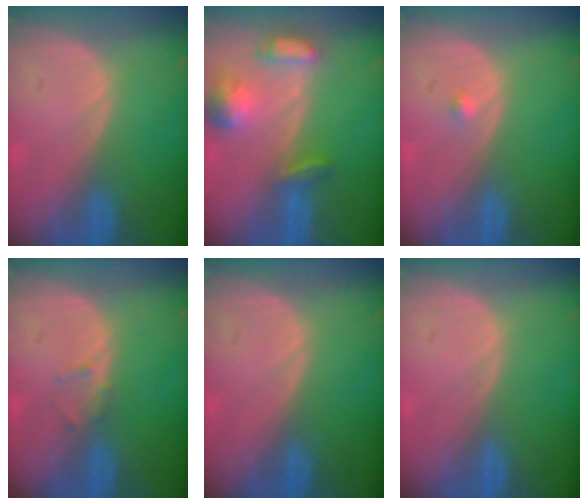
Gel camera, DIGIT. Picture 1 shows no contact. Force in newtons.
{"total": 6.7, "press": 6.4, "slide": 2.0}
{"total": 0.8, "press": 0.6, "slide": 0.4}
{"total": 1.1, "press": 1.0, "slide": 0.2}
{"total": 0.0}
{"total": 0.0}